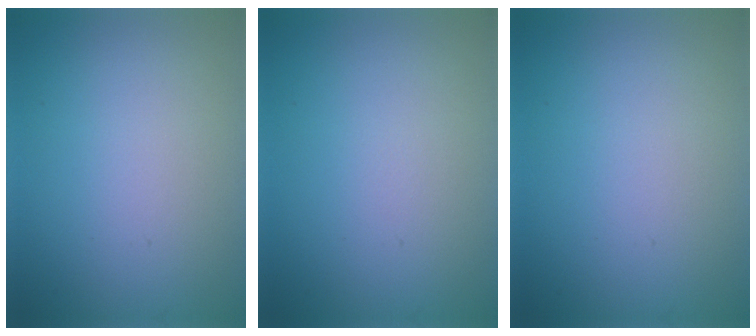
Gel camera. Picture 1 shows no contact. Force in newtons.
{"total": 0.0}
{"total": 0.0}